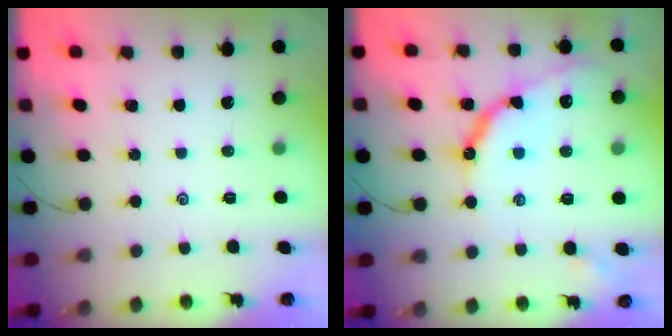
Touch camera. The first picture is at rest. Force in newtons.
{"total": 12.7, "press": 12.6, "slide": 1.2}